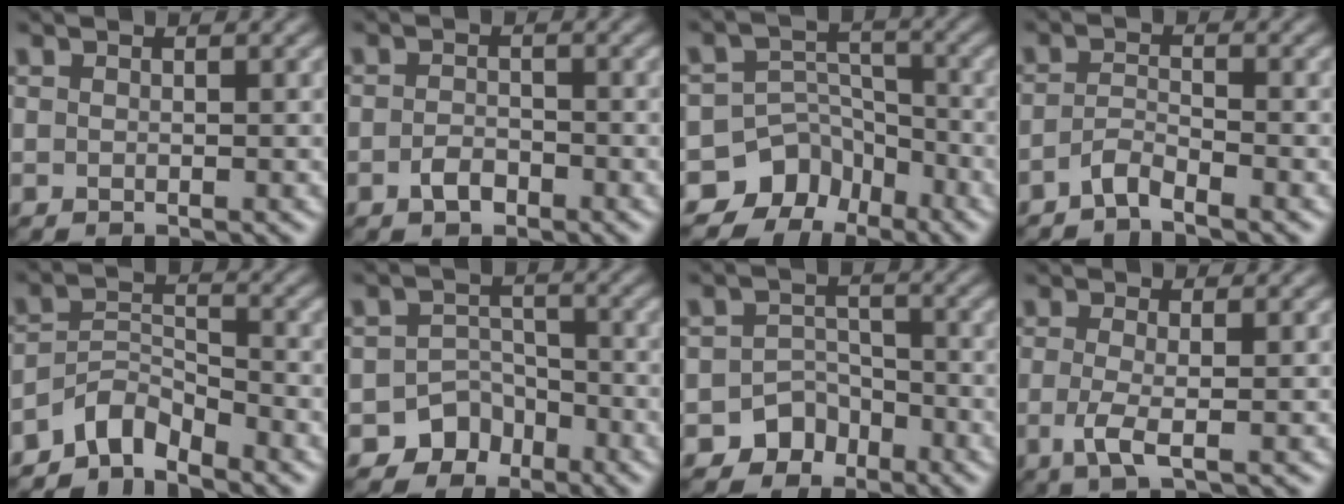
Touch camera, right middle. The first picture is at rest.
{"total": 1.8, "force": [-1.0, 1.1, 1.0], "torque": [-0.019, 0.003, -0.021]}
{"total": 7.2, "force": [-5.3, 4.8, 0.9], "torque": [0.008, 0.004, -0.085]}
{"total": 1.9, "force": [-1.6, 0.3, 1.0], "torque": [-0.021, 0.004, -0.038]}
{"total": 3.7, "force": [-3.3, 1.3, 1.2], "torque": [-0.018, 0.007, -0.072]}
{"total": 4.6, "force": [-3.2, 3.3, 0.4], "torque": [0.023, 0.008, -0.049]}
{"total": 4.1, "force": [-2.9, 2.9, 0.4], "torque": [0.020, 0.009, -0.046]}
{"total": 2.6, "force": [-0.6, 0.6, 2.5], "torque": [-0.057, -0.009, -0.015]}